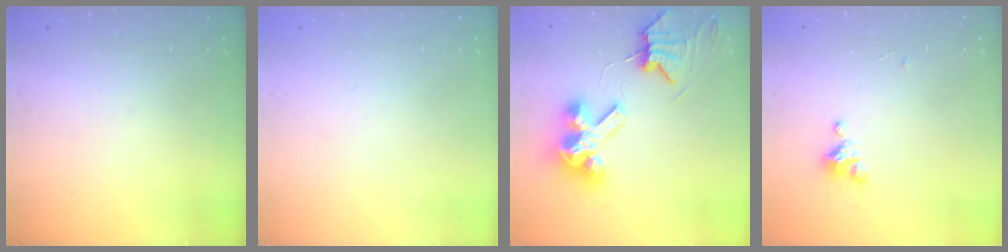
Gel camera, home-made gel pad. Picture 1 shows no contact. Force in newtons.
{"total": 0.0}
{"total": 9.1, "press": 9.0, "slide": 1.3}
{"total": 2.7, "press": 2.7, "slide": 0.3}